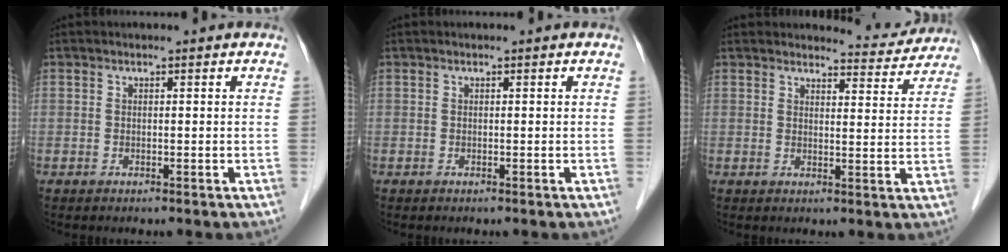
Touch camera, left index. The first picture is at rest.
{"total": 0.0}
{"total": 6.0, "force": [5.9, 0.9, -0.4], "torque": [0.008, -0.017, 0.061]}